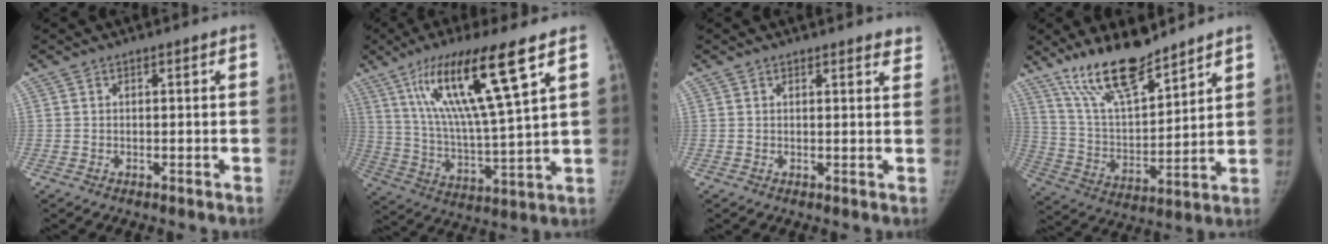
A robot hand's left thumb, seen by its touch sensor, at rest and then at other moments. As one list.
[{"total": 19.2, "force": [9.8, 2.1, 16.4], "torque": [-0.299, -0.040, 0.180]}, {"total": 3.4, "force": [3.2, 1.1, 0.8], "torque": [0.018, -0.011, 0.024]}, {"total": 15.3, "force": [12.0, 4.2, 8.5], "torque": [-0.130, -0.072, 0.229]}]